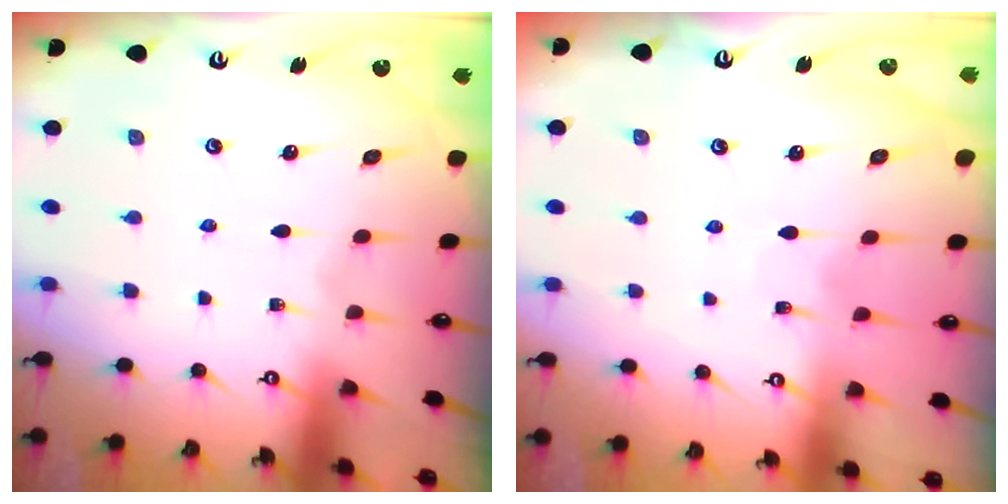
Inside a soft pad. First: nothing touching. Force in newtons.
{"total": 5.5, "press": 5.4, "slide": 0.6}